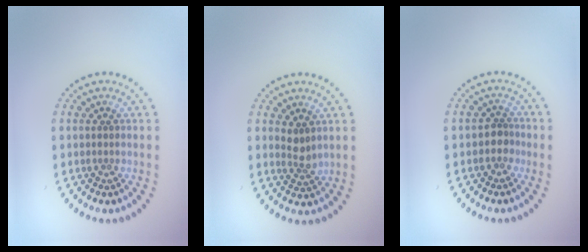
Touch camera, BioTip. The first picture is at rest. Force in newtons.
{"total": 1.7, "press": 1.4, "slide": 1.0}
{"total": 1.4, "press": 1.1, "slide": 0.9}